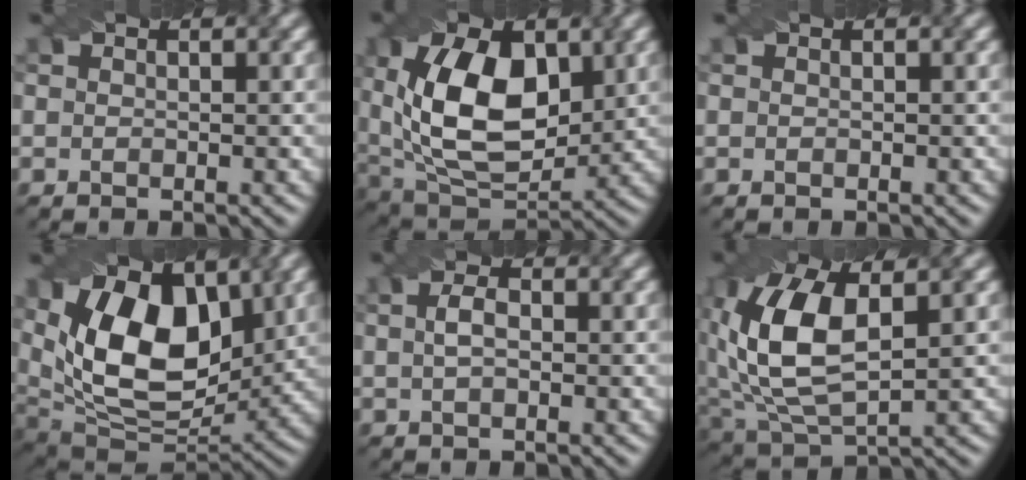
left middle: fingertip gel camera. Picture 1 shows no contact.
{"total": 11.5, "force": [2.1, 6.9, 8.9], "torque": [-0.174, 0.002, 0.035]}
{"total": 0.0}
{"total": 13.5, "force": [3.2, 8.2, 10.2], "torque": [-0.174, -0.003, 0.048]}
{"total": 1.8, "force": [0.1, 1.0, 1.6], "torque": [-0.033, 0.002, 0.001]}
{"total": 9.9, "force": [1.3, 5.5, 8.2], "torque": [-0.186, 0.001, 0.025]}